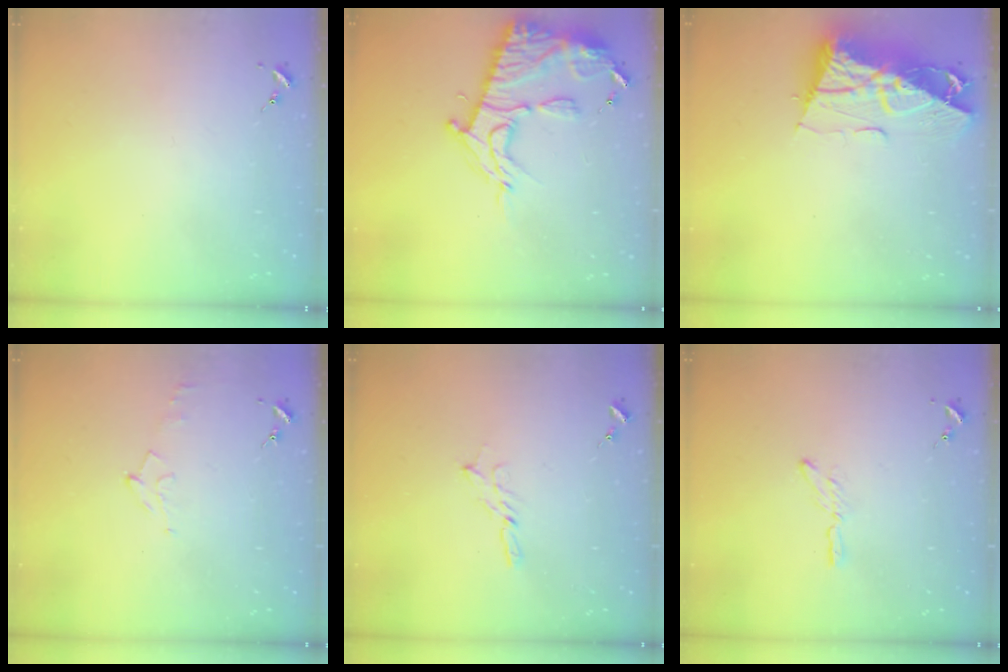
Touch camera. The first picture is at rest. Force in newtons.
{"total": 16.2, "press": 16.1, "slide": 1.4}
{"total": 12.1, "press": 12.0, "slide": 1.2}
{"total": 5.7, "press": 5.6, "slide": 0.8}
{"total": 2.0, "press": 2.0, "slide": 0.2}
{"total": 2.9, "press": 2.9, "slide": 0.3}